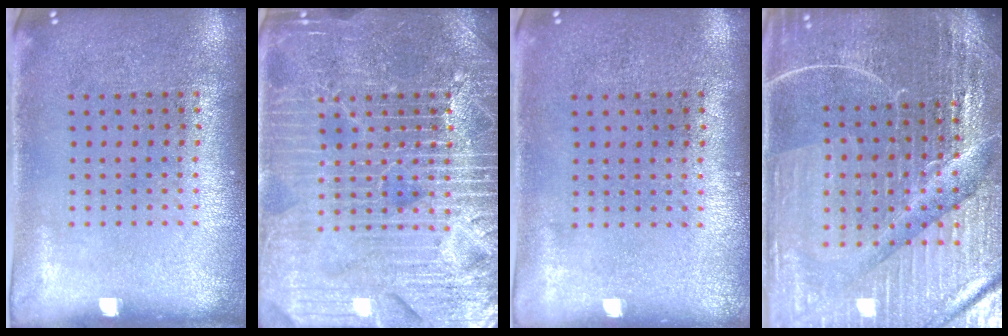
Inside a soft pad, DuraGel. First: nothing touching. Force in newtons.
{"total": 7.0, "press": 7.0, "slide": 0.8}
{"total": 0.0}
{"total": 5.4, "press": 5.1, "slide": 1.9}